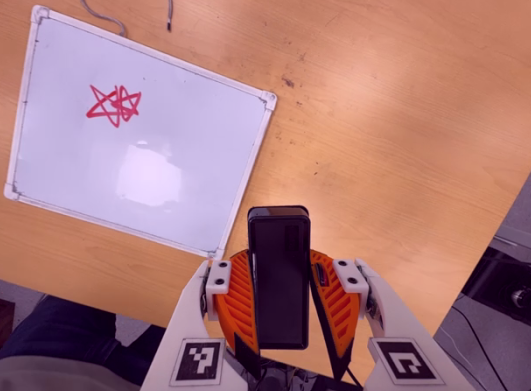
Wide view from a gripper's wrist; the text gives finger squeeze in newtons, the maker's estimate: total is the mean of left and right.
{"total": 8.9, "left": 7.2, "right": 10.5}